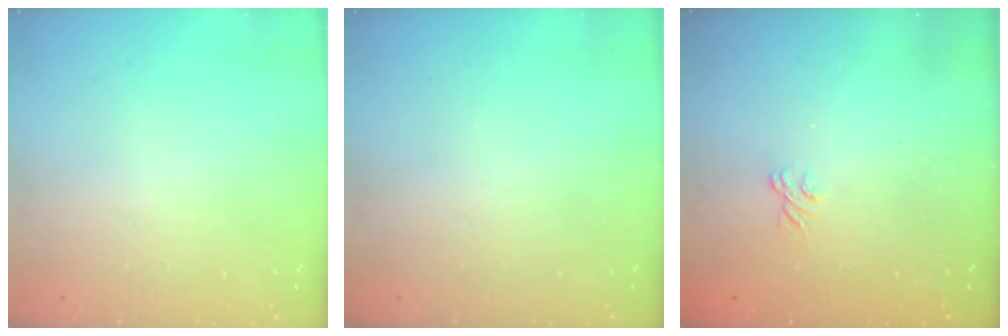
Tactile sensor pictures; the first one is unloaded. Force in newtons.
{"total": 0.0}
{"total": 1.9, "press": 1.5, "slide": 1.1}